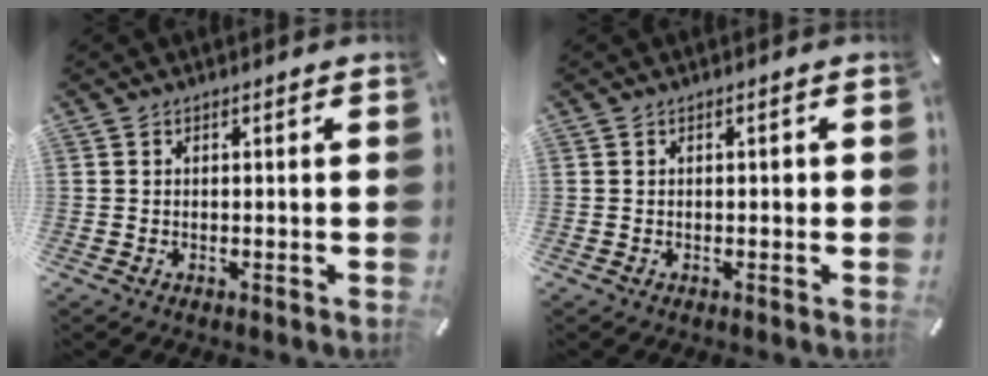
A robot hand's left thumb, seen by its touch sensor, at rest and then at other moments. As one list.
[{"total": 0.9, "force": [-0.1, 0.7, 0.6], "torque": [-0.011, 0.004, -0.003]}]